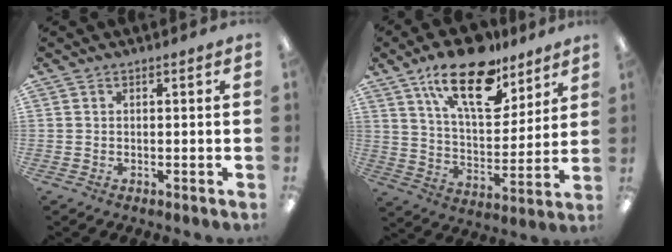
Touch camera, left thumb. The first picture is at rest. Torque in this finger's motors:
{"motor_torque": [0.42, 0.67, 1.52, -1.25, 0.38]}